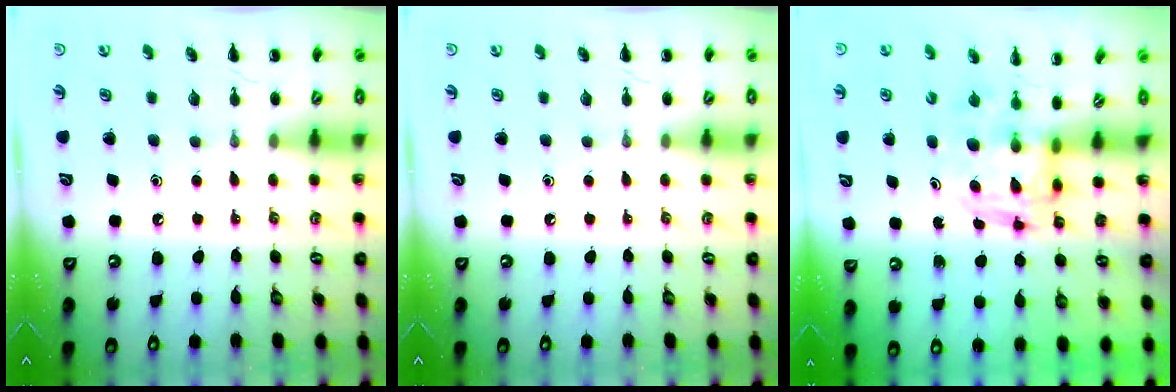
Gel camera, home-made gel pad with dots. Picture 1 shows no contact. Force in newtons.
{"total": 0.0}
{"total": 3.6, "press": 3.6, "slide": 0.6}